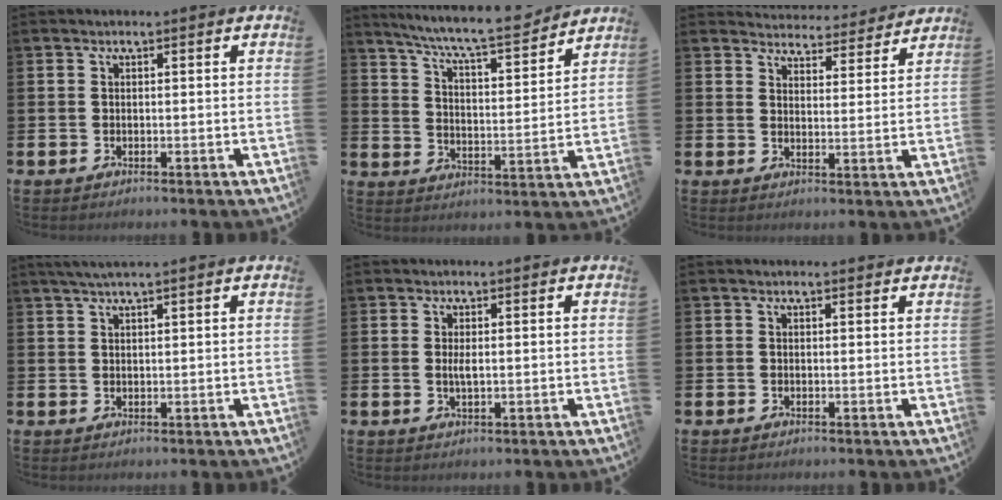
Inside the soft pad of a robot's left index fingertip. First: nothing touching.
{"total": 8.3, "force": [7.7, 0.5, 3.0], "torque": [-0.079, -0.056, 0.132]}
{"total": 4.3, "force": [4.2, 0.9, -0.1], "torque": [-0.001, -0.038, 0.069]}
{"total": 2.2, "force": [1.8, 0.0, 1.2], "torque": [-0.029, 0.005, 0.034]}
{"total": 1.6, "force": [0.2, 0.5, 1.5], "torque": [-0.025, 0.000, 0.002]}
{"total": 0.5, "force": [0.5, 0.1, 0.2], "torque": [0.008, -0.003, 0.007]}